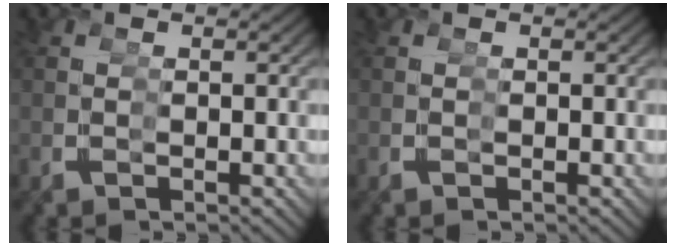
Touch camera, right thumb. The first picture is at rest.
{"total": 0.0}